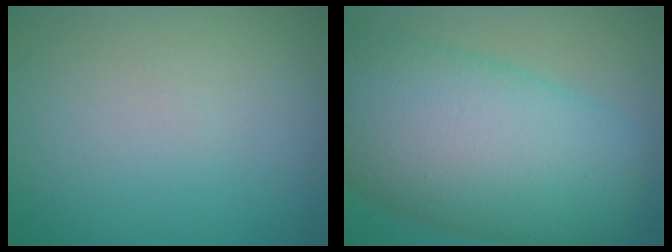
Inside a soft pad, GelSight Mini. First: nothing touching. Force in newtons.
{"total": 13.4, "press": 13.4, "slide": 0.4}